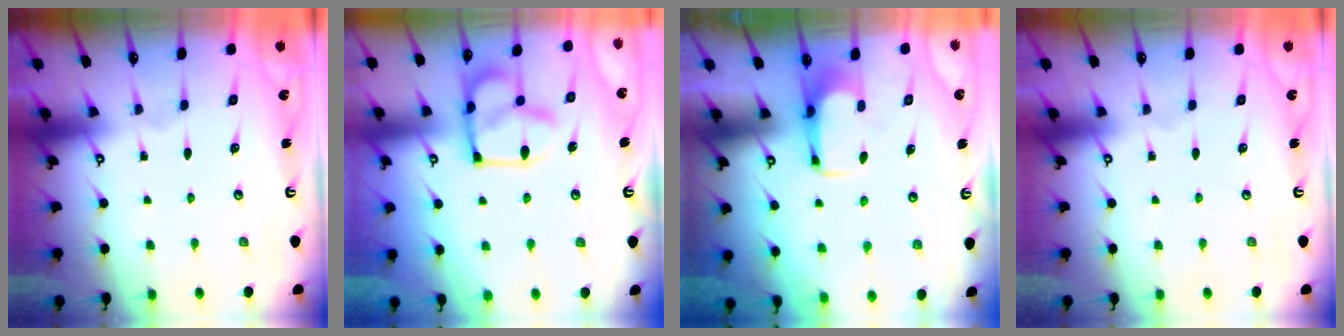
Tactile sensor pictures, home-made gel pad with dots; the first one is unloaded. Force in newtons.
{"total": 7.2, "press": 7.2, "slide": 0.1}
{"total": 1.8, "press": 1.8, "slide": 0.1}
{"total": 0.0}